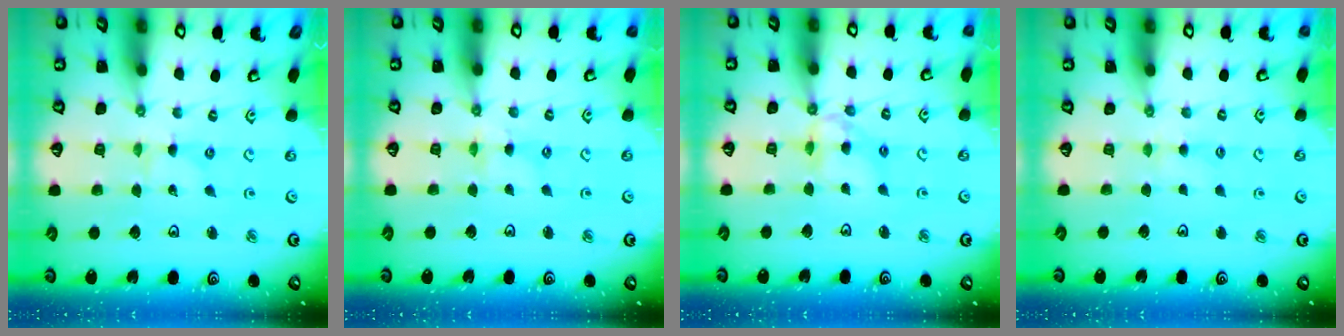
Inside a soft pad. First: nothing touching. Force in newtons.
{"total": 2.3, "press": 2.2, "slide": 0.4}
{"total": 9.2, "press": 9.2, "slide": 0.9}
{"total": 3.2, "press": 3.2, "slide": 0.4}